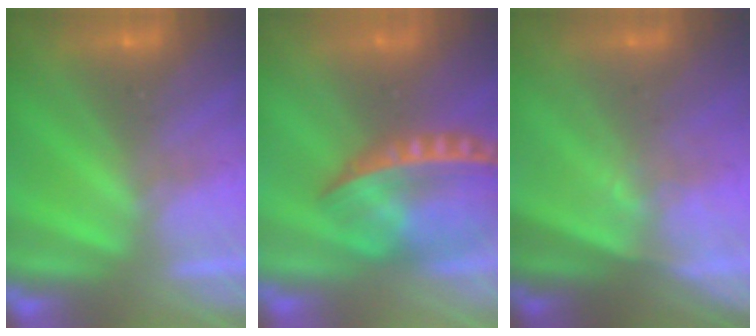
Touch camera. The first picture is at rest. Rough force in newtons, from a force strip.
{"total": 7.9}
{"total": 1.4}